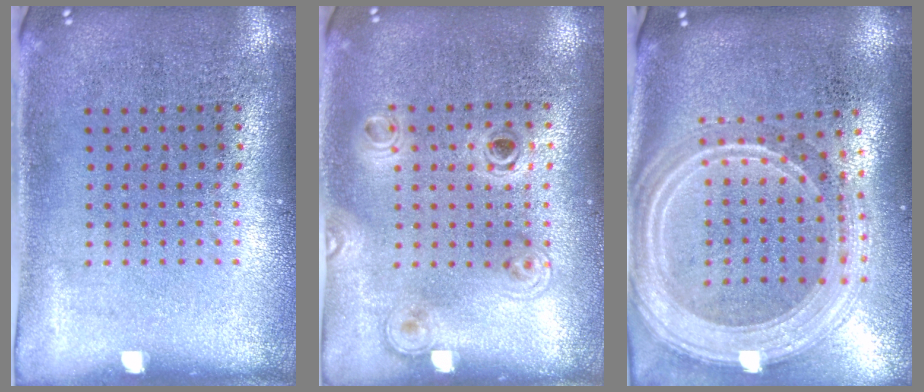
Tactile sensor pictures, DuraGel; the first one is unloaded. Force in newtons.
{"total": 1.4, "press": 1.2, "slide": 0.7}
{"total": 2.9, "press": 2.3, "slide": 1.7}